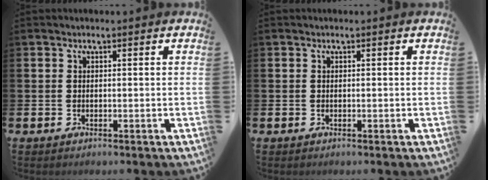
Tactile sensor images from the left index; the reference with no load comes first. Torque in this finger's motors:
{"motor_torque": [-0.19, -0.14, 0.05, 0.02]}